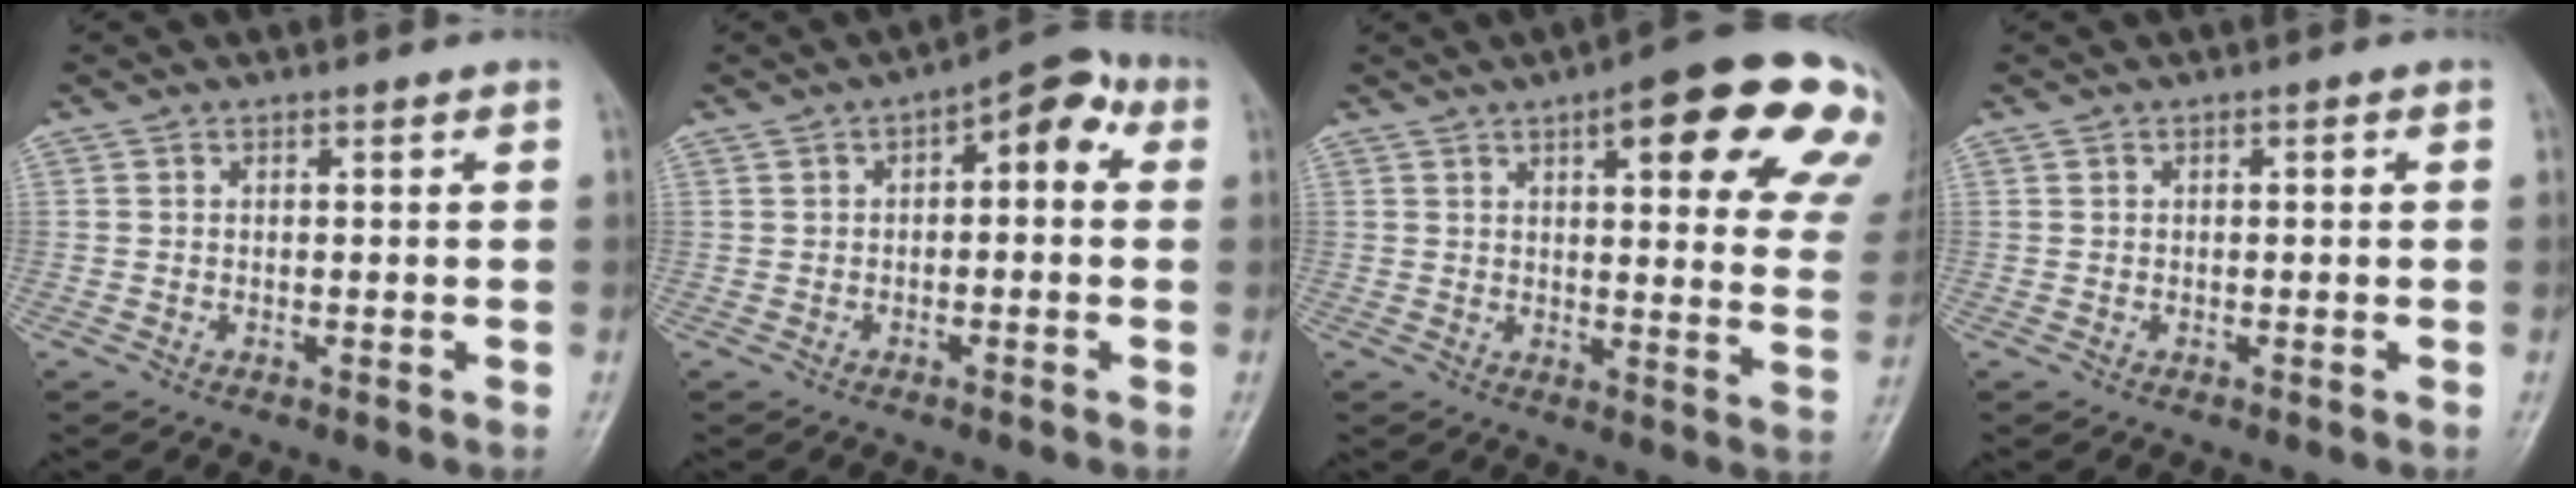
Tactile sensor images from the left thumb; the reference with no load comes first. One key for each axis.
{"total": 7.0, "fx": 1.6, "fy": 3.6, "fz": 5.9, "tx": -0.053, "ty": 0.030, "tz": 0.010}
{"total": 21.9, "fx": 11.0, "fy": 5.9, "fz": 18.0, "tx": -0.201, "ty": -0.026, "tz": 0.126}
{"total": 0.0}